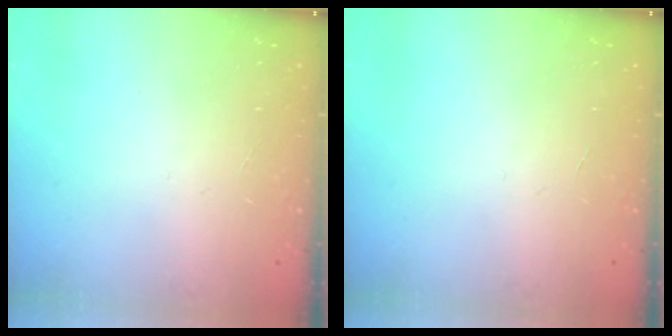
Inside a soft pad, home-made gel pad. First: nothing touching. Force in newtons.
{"total": 0.0}